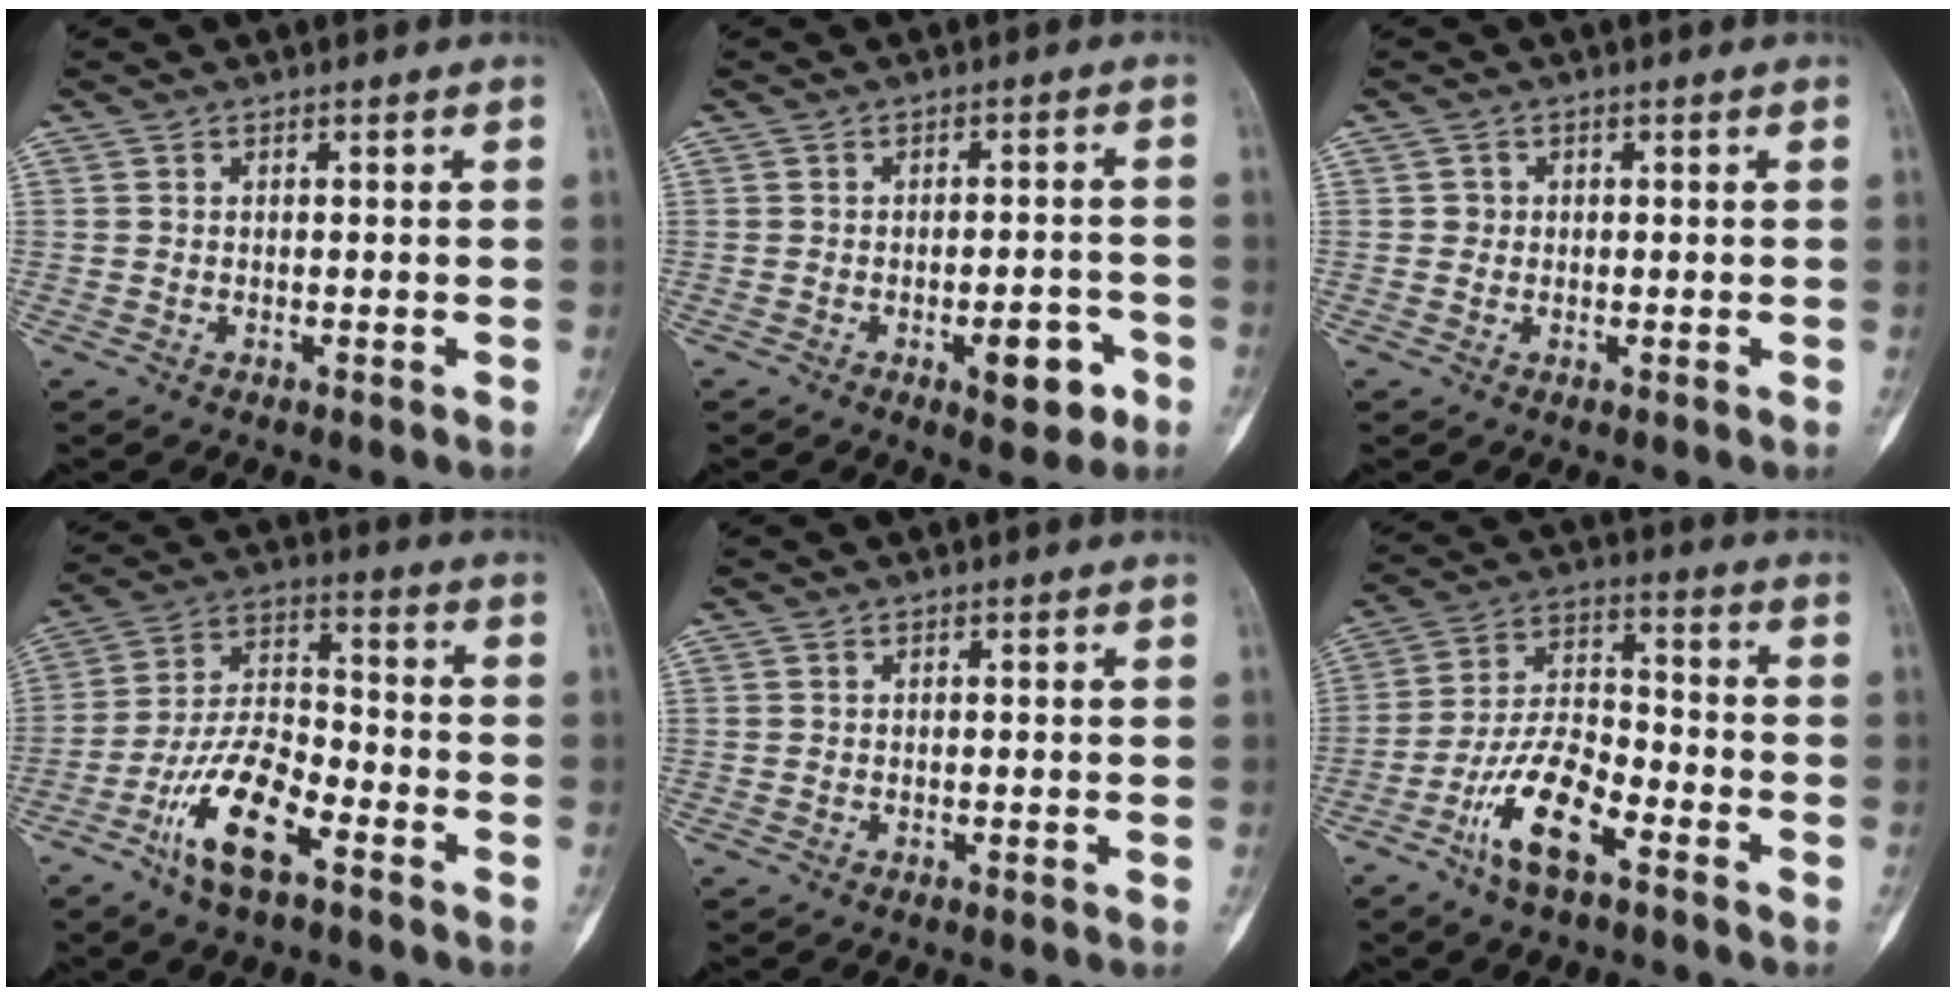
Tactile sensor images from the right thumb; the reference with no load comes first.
{"total": 6.7, "force": [-2.9, 2.8, 5.4], "torque": [-0.056, 0.014, -0.034]}
{"total": 1.2, "force": [0.1, 1.2, 0.2], "torque": [0.006, 0.003, 0.001]}
{"total": 13.6, "force": [-7.3, 5.3, 10.2], "torque": [-0.193, 0.048, -0.137]}
{"total": 0.0}
{"total": 12.4, "force": [-6.8, 4.8, 9.2], "torque": [-0.177, 0.045, -0.128]}